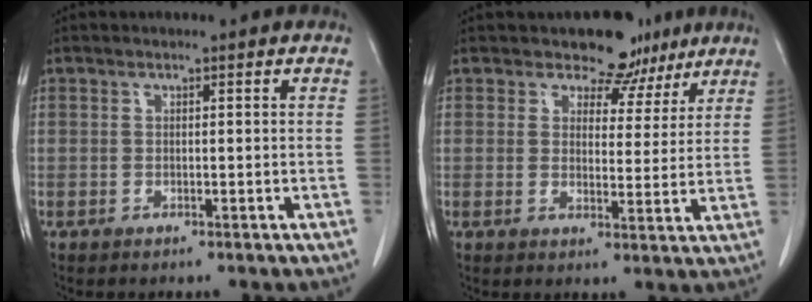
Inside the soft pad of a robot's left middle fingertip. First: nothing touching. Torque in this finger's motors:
{"motor_torque": [0.50, -0.42, 0.02, 0.01]}